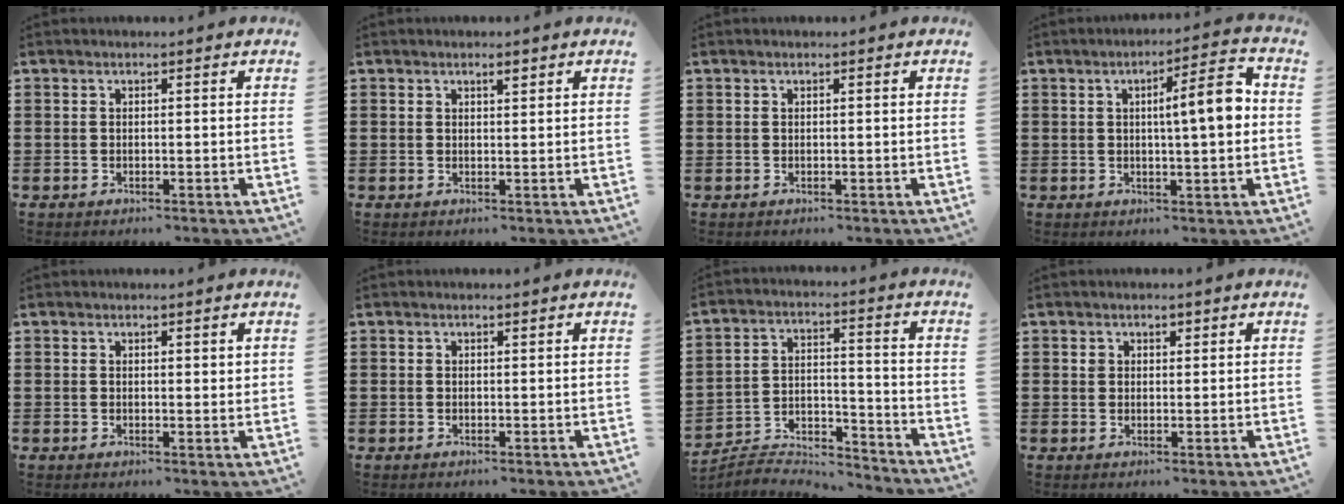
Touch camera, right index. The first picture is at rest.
{"total": 1.5, "force": [0.9, 0.6, 1.0], "torque": [-0.014, -0.001, 0.014]}
{"total": 0.0}
{"total": 7.5, "force": [1.1, 0.9, 7.3], "torque": [-0.112, -0.011, 0.009]}
{"total": 0.8, "force": [0.7, 0.2, 0.4], "torque": [-0.009, 0.002, 0.012]}
{"total": 0.5, "force": [0.4, 0.3, 0.1], "torque": [-0.004, 0.002, 0.007]}
{"total": 5.3, "force": [-5.2, 0.6, 0.6], "torque": [-0.017, 0.003, -0.106]}
{"total": 1.5, "force": [0.9, 1.2, 0.5], "torque": [-0.004, 0.003, 0.015]}